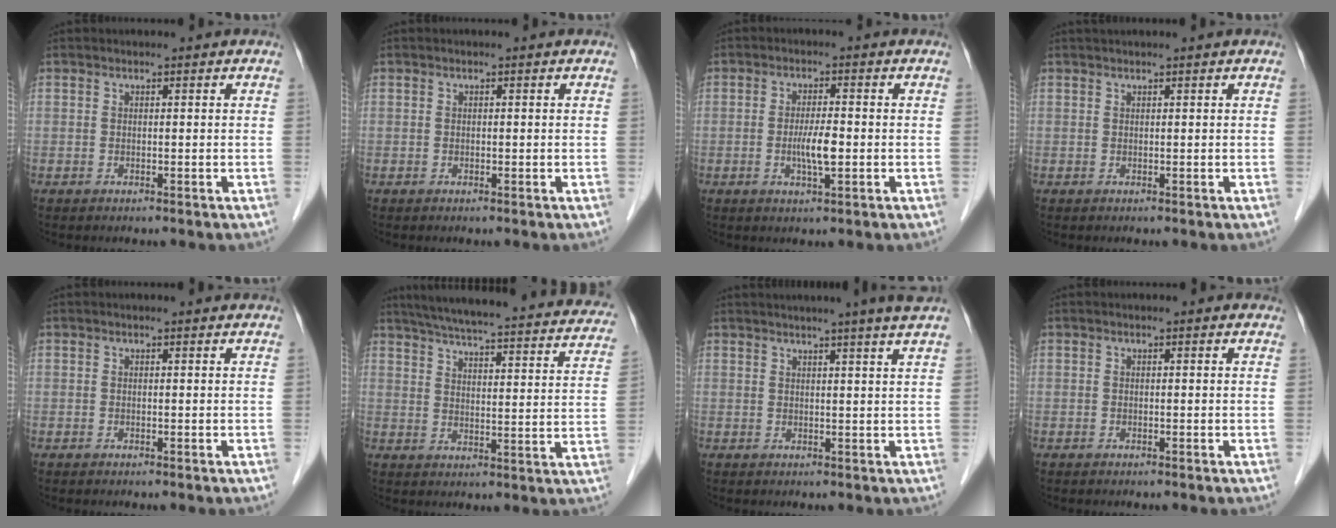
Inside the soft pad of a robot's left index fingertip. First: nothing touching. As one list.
[{"total": 0.0}, {"total": 4.0, "force": [-0.8, 0.6, 3.9], "torque": [-0.077, -0.004, -0.014]}, {"total": 2.1, "force": [1.8, -0.4, 0.9], "torque": [-0.008, 0.022, 0.037]}, {"total": 0.8, "force": [0.8, 0.1, 0.1], "torque": [-0.010, 0.002, 0.008]}, {"total": 29.7, "force": [26.0, 4.3, 13.6], "torque": [-0.209, -0.027, 0.312]}, {"total": 8.0, "force": [6.5, -1.5, 4.3], "torque": [-0.057, 0.008, 0.064]}, {"total": 0.9, "force": [0.7, 0.3, 0.4], "torque": [-0.012, 0.006, 0.006]}]